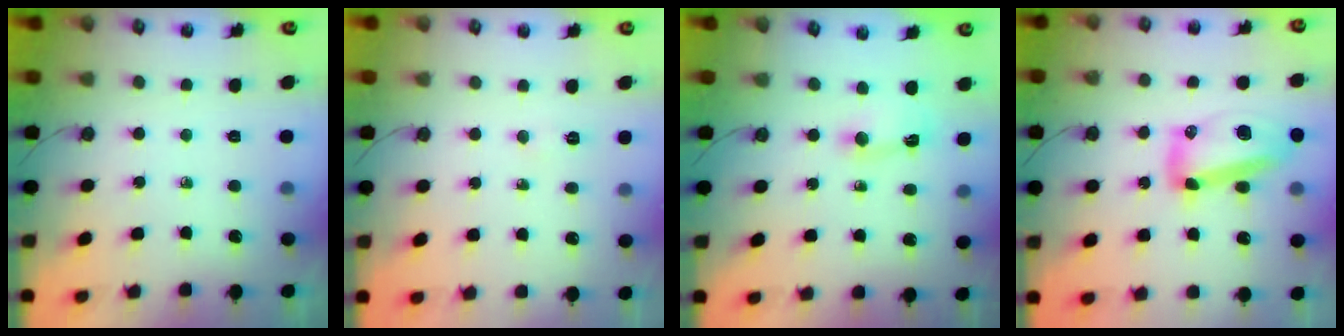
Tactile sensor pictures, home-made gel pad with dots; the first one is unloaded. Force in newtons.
{"total": 2.8, "press": 2.8, "slide": 0.5}
{"total": 2.2, "press": 2.2, "slide": 0.3}
{"total": 14.3, "press": 14.2, "slide": 1.4}